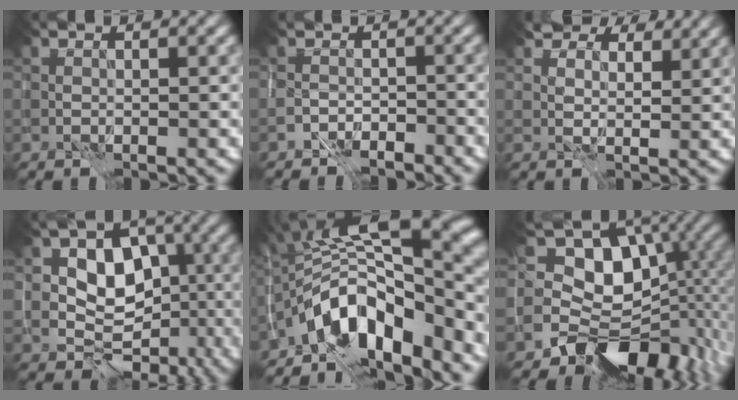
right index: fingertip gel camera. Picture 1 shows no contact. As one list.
[{"total": 2.3, "force": [-2.0, 1.1, 0.2], "torque": [-0.002, 0.001, -0.044]}, {"total": 6.7, "force": [5.4, 3.3, 2.3], "torque": [-0.052, 0.003, 0.080]}, {"total": 7.9, "force": [-0.2, 6.3, 4.6], "torque": [-0.048, 0.008, -0.011]}, {"total": 13.4, "force": [-4.3, 6.5, 10.9], "torque": [-0.153, 0.020, -0.076]}, {"total": 9.5, "force": [-2.3, 6.9, 6.1], "torque": [-0.075, 0.001, -0.054]}]